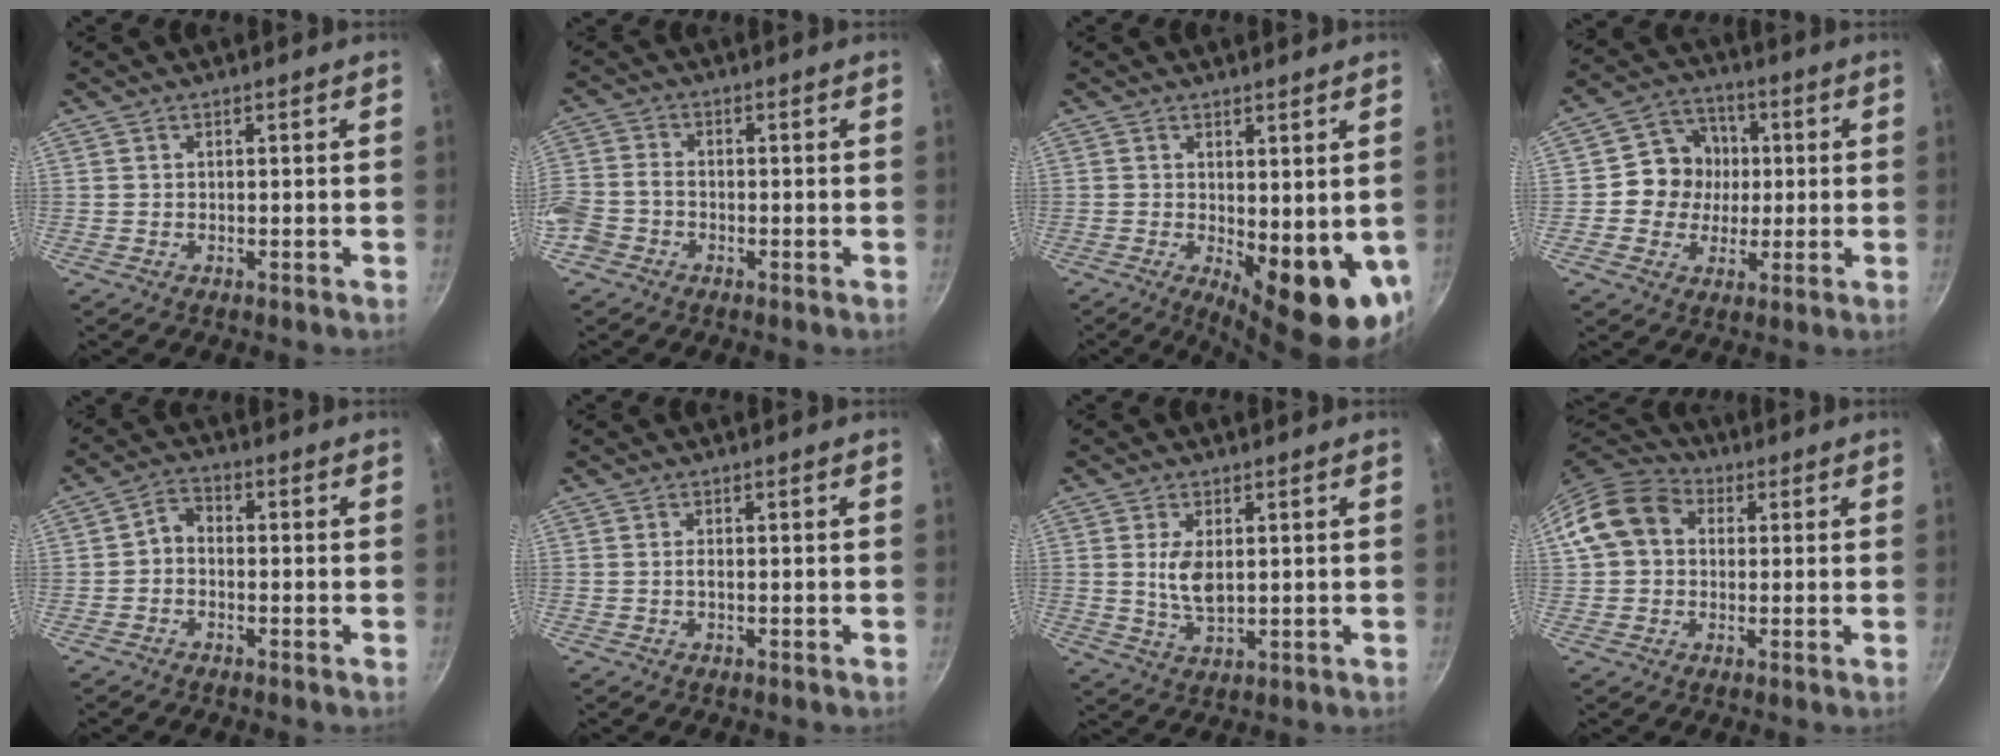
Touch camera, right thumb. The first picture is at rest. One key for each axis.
{"total": 7.6, "fx": -3.7, "fy": 5.5, "fz": 3.8, "tx": -0.088, "ty": 0.027, "tz": -0.089}
{"total": 12.2, "fx": -0.8, "fy": 4.6, "fz": 11.2, "tx": -0.121, "ty": -0.019, "tz": 0.002}
{"total": 9.9, "fx": 0.4, "fy": 9.2, "fz": 3.6, "tx": -0.016, "ty": 0.015, "tz": -0.009}
{"total": 3.2, "fx": -1.1, "fy": 2.3, "fz": 2.0, "tx": -0.038, "ty": 0.022, "tz": -0.029}
{"total": 0.7, "fx": -0.1, "fy": 0.2, "fz": 0.6, "tx": -0.012, "ty": 0.002, "tz": -0.004}
{"total": 5.7, "fx": 0.9, "fy": 2.9, "fz": 4.8, "tx": -0.089, "ty": -0.014, "tz": 0.021}
{"total": 11.2, "fx": 1.8, "fy": 9.0, "fz": 6.4, "tx": -0.094, "ty": 0.028, "tz": 0.014}